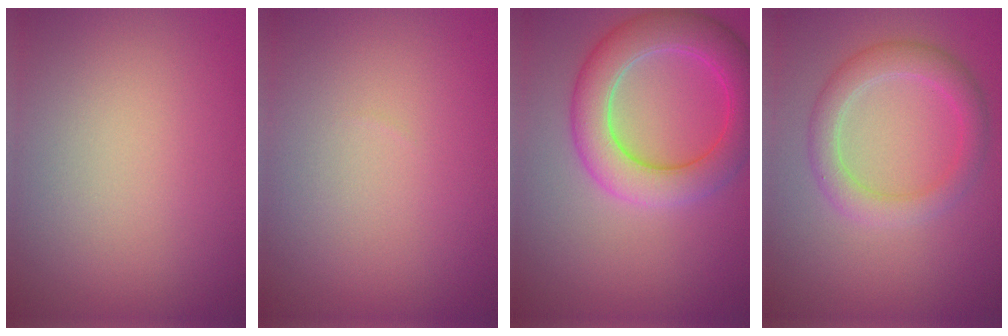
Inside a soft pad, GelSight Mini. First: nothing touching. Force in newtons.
{"total": 0.0}
{"total": 6.7, "press": 6.7, "slide": 0.2}
{"total": 3.4, "press": 3.4, "slide": 0.1}